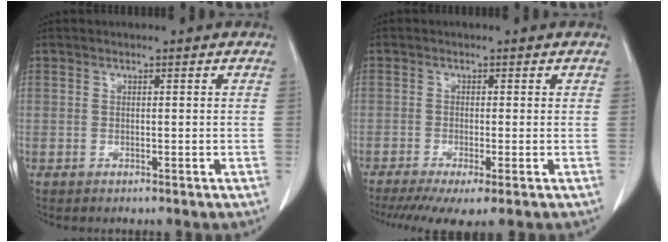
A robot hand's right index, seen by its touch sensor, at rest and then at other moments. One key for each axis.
{"total": 6.7, "fx": -4.4, "fy": 0.9, "fz": 4.9, "tx": -0.077, "ty": -0.015, "tz": -0.074}